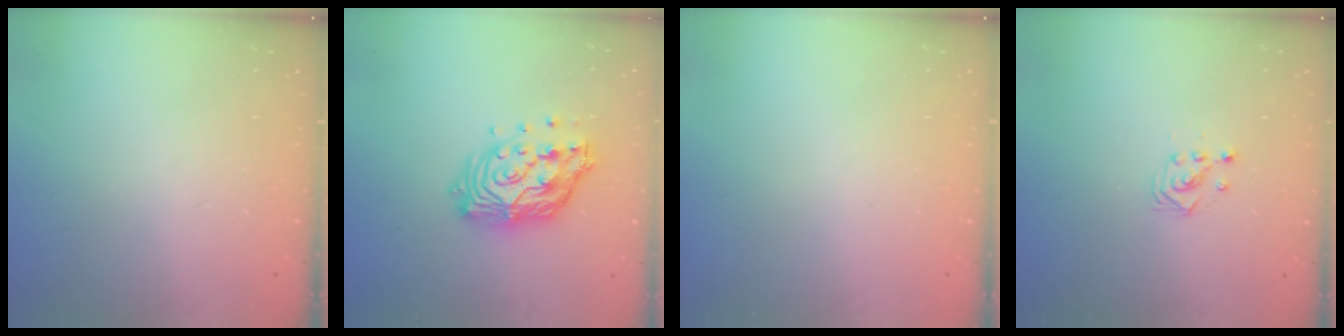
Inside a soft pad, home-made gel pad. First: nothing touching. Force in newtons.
{"total": 14.5, "press": 14.4, "slide": 1.2}
{"total": 0.0}
{"total": 3.0, "press": 3.0, "slide": 0.4}